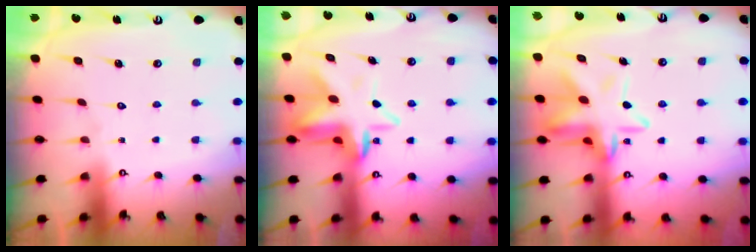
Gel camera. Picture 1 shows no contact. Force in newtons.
{"total": 8.6, "press": 8.2, "slide": 2.6}
{"total": 13.2, "press": 13.1, "slide": 1.3}